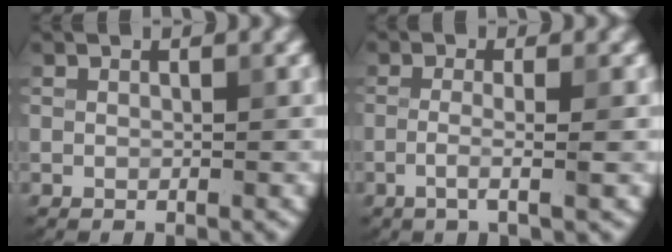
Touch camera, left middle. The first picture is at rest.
{"total": 2.5, "force": [-0.6, 0.5, 2.4], "torque": [-0.038, 0.001, -0.020]}